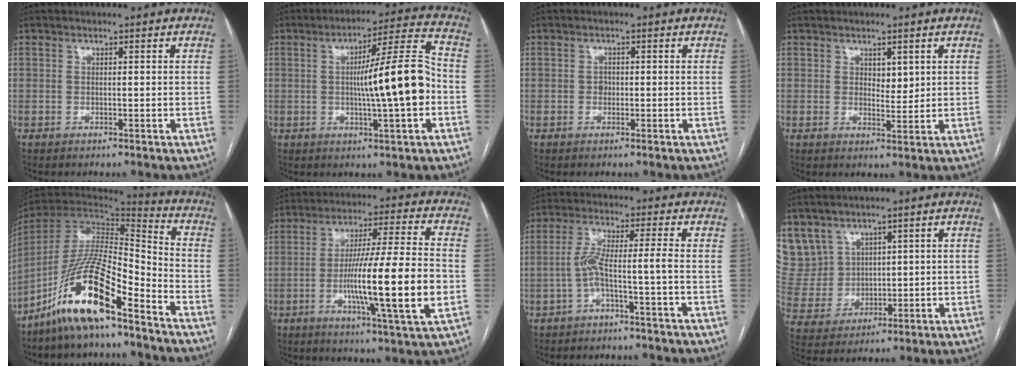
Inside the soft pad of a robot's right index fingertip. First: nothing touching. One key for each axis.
{"total": 13.2, "fx": -1.2, "fy": 0.5, "fz": 13.1, "tx": -0.201, "ty": 0.014, "tz": -0.020}
{"total": 1.2, "fx": -0.1, "fy": 1.0, "fz": 0.6, "tx": -0.008, "ty": 0.003, "tz": -0.001}
{"total": 2.7, "fx": 1.3, "fy": 1.5, "fz": 1.8, "tx": -0.025, "ty": -0.004, "tz": 0.024}
{"total": 15.7, "fx": -10.6, "fy": 2.5, "fz": 11.4, "tx": -0.225, "ty": -0.002, "tz": -0.196}
{"total": 17.3, "fx": -3.5, "fy": -0.2, "fz": 16.9, "tx": -0.286, "ty": -0.009, "tz": -0.062}
{"total": 4.6, "fx": -1.9, "fy": -0.7, "fz": 4.2, "tx": -0.085, "ty": 0.019, "tz": -0.035}
{"total": 10.7, "fx": 6.6, "fy": 8.2, "fz": 1.5, "tx": -0.055, "ty": 0.037, "tz": 0.163}